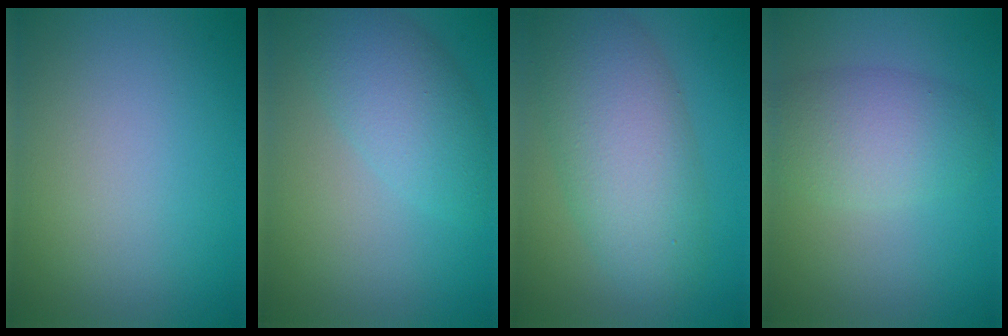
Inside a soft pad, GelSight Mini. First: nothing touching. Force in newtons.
{"total": 4.5, "press": 4.5, "slide": 0.0}
{"total": 7.8, "press": 7.8, "slide": 0.5}
{"total": 4.4, "press": 4.4, "slide": 0.1}